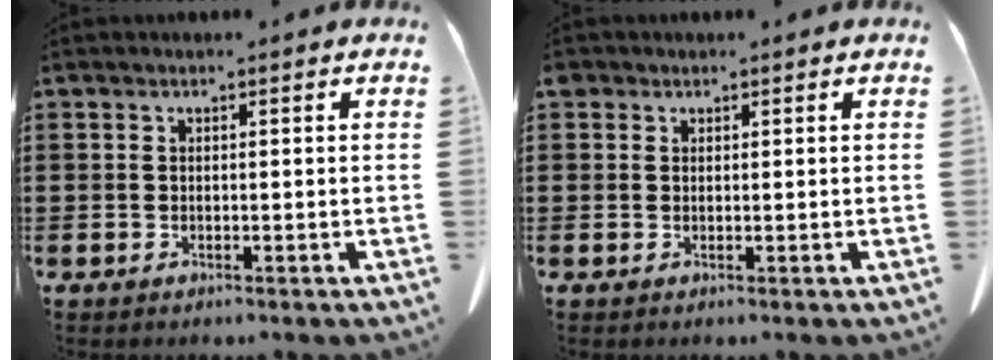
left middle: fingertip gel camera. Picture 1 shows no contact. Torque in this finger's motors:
{"motor_torque": [0.01, 0.00, 0.00, 0.00]}